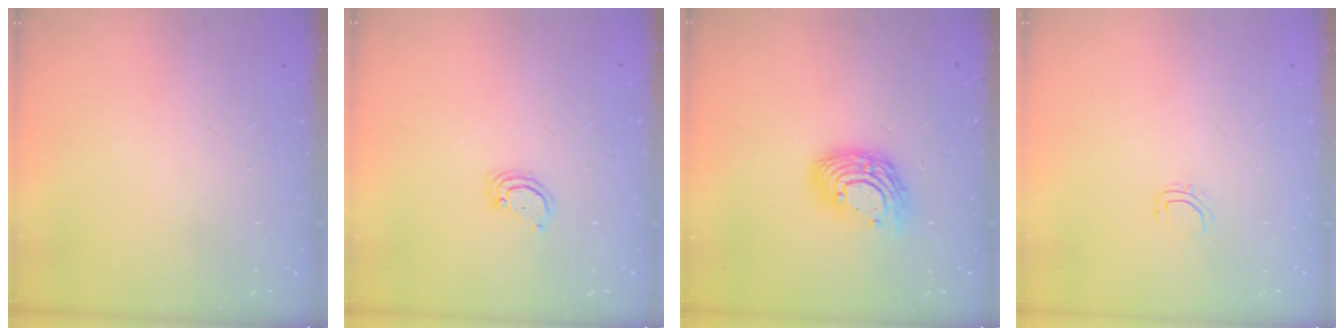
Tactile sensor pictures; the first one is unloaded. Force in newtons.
{"total": 2.6, "press": 2.6, "slide": 0.2}
{"total": 12.4, "press": 12.4, "slide": 1.0}
{"total": 3.8, "press": 3.8, "slide": 0.2}